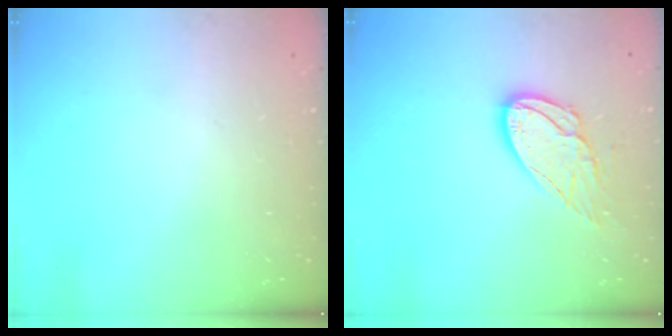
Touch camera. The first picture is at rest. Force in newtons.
{"total": 11.0, "press": 10.9, "slide": 0.5}